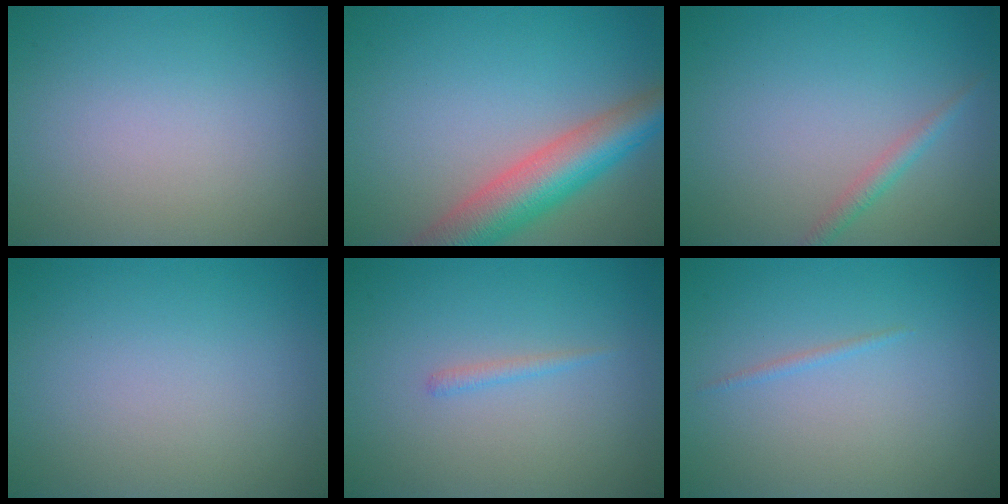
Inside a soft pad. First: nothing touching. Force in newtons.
{"total": 7.4, "press": 7.4, "slide": 0.5}
{"total": 1.4, "press": 1.4, "slide": 0.1}
{"total": 0.0}
{"total": 0.8, "press": 0.8, "slide": 0.1}
{"total": 0.6, "press": 0.6, "slide": 0.1}